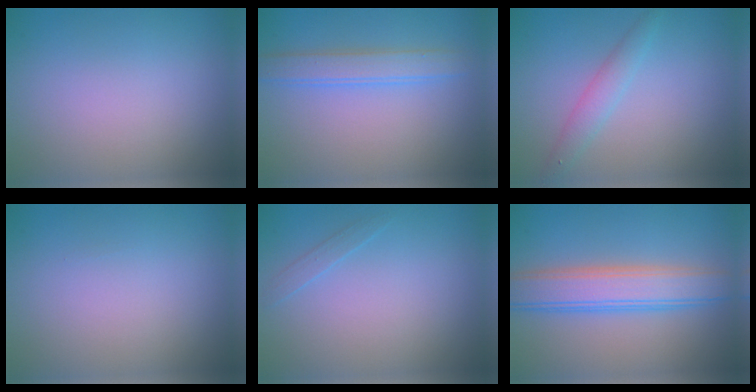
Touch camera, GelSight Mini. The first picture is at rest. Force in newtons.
{"total": 2.8, "press": 2.8, "slide": 0.0}
{"total": 1.9, "press": 1.9, "slide": 0.1}
{"total": 0.0}
{"total": 0.8, "press": 0.8, "slide": 0.1}
{"total": 5.7, "press": 5.7, "slide": 0.3}